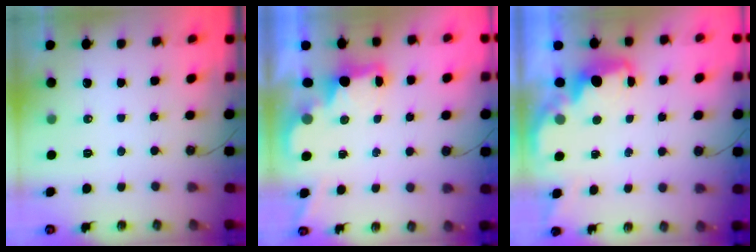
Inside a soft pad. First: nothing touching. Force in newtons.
{"total": 2.3, "press": 2.2, "slide": 0.8}
{"total": 2.1, "press": 2.0, "slide": 0.6}